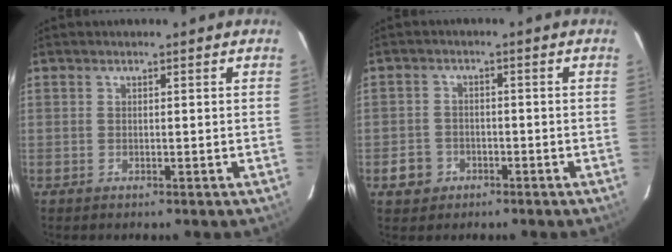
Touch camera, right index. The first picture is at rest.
{"total": 4.4, "force": [-2.2, 3.8, 0.7], "torque": [-0.025, 0.017, -0.032]}